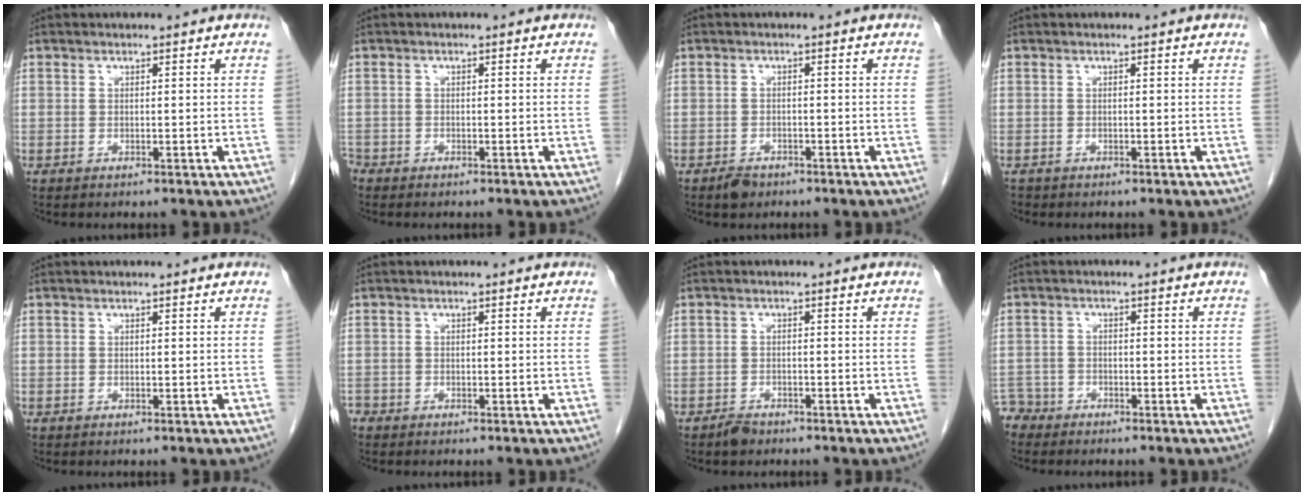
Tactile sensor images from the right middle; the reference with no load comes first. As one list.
[{"total": 1.6, "force": [-1.3, 0.8, 0.2], "torque": [-0.009, -0.001, -0.025]}, {"total": 2.0, "force": [-1.5, 1.2, 0.6], "torque": [-0.010, 0.001, -0.017]}, {"total": 0.6, "force": [-0.5, 0.3, 0.0], "torque": [-0.009, 0.001, -0.010]}, {"total": 0.0}, {"total": 1.4, "force": [-1.1, 0.9, 0.2], "torque": [-0.010, 0.000, -0.021]}, {"total": 1.7, "force": [-1.4, 0.9, 0.5], "torque": [-0.009, 0.000, -0.019]}, {"total": 3.3, "force": [-2.9, 1.3, -0.7], "torque": [0.012, 0.001, -0.060]}]